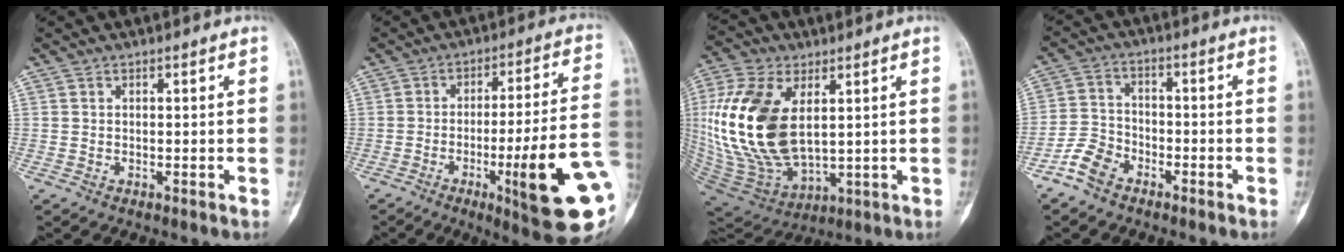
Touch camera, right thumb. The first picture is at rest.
{"total": 19.8, "force": [-5.7, 2.4, 18.8], "torque": [-0.235, 0.008, -0.076]}
{"total": 21.5, "force": [3.9, 12.1, 17.4], "torque": [-0.361, -0.023, 0.082]}
{"total": 6.1, "force": [-4.2, 3.8, 2.4], "torque": [-0.042, 0.022, -0.090]}